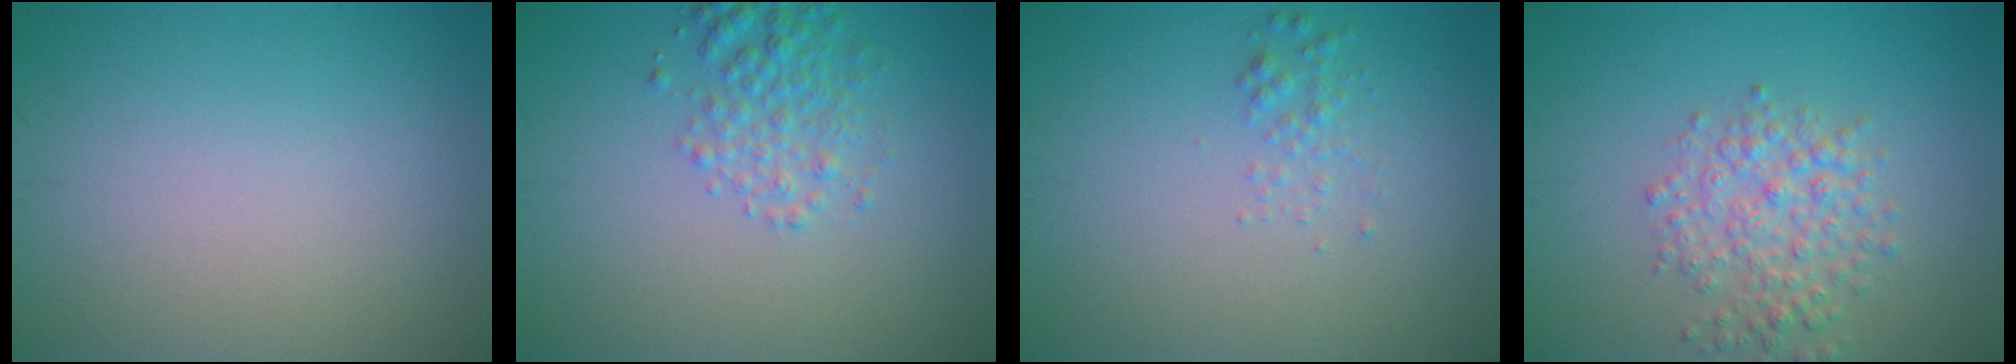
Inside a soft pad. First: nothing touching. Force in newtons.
{"total": 2.7, "press": 2.7, "slide": 0.1}
{"total": 1.1, "press": 1.1, "slide": 0.0}
{"total": 3.5, "press": 3.5, "slide": 0.1}